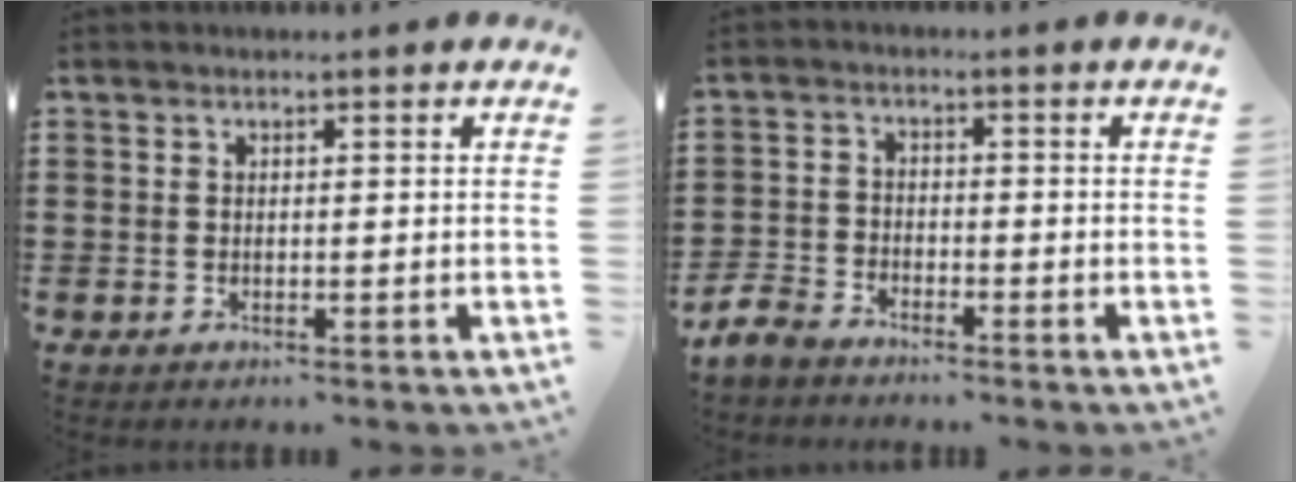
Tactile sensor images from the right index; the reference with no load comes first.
{"total": 3.8, "force": [-3.6, 1.2, 0.5], "torque": [-0.034, 0.001, -0.081]}